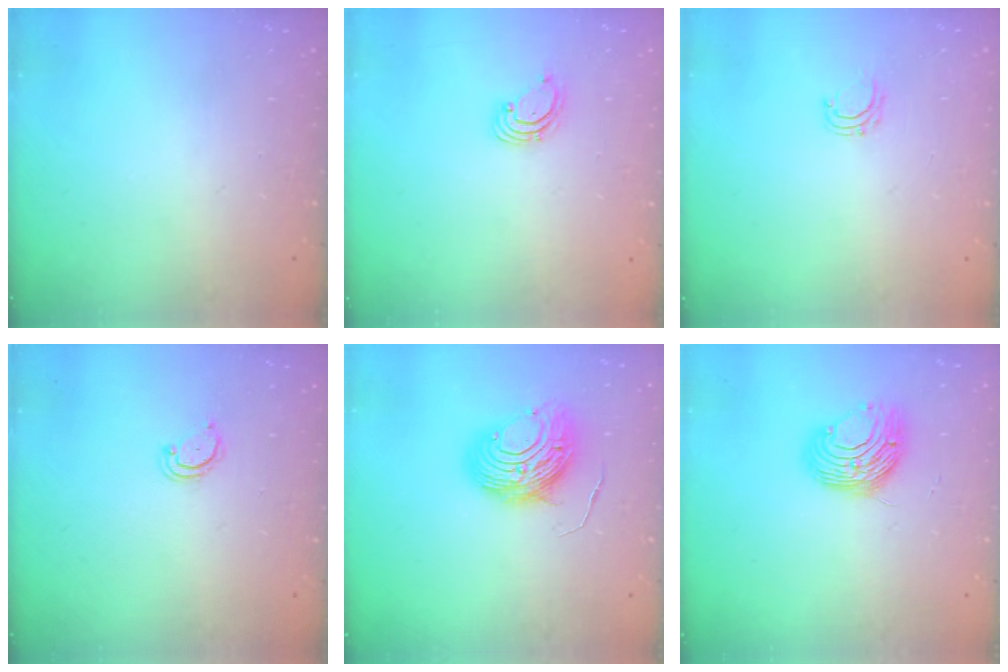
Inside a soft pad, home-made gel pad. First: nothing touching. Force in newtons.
{"total": 1.6, "press": 1.6, "slide": 0.1}
{"total": 4.2, "press": 4.2, "slide": 0.3}
{"total": 2.3, "press": 2.3, "slide": 0.2}
{"total": 9.5, "press": 9.5, "slide": 0.8}
{"total": 10.1, "press": 10.1, "slide": 0.7}